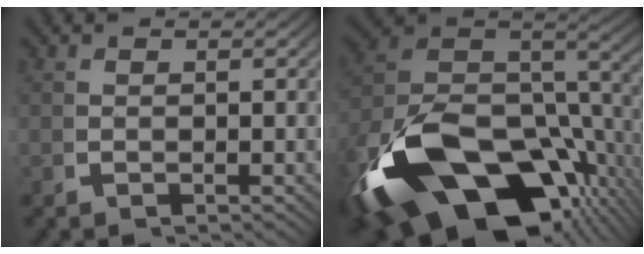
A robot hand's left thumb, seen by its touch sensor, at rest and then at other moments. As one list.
[{"total": 20.7, "force": [-6.1, 12.1, 15.6], "torque": [-0.322, -0.060, -0.075]}]